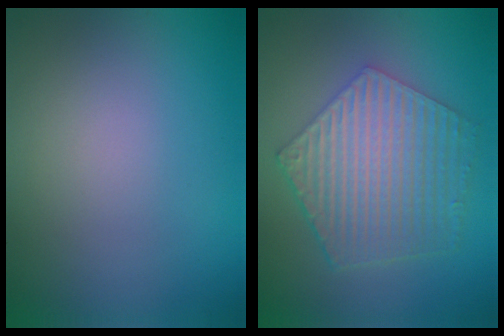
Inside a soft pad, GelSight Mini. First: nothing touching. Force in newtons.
{"total": 6.4, "press": 4.6, "slide": 4.5}